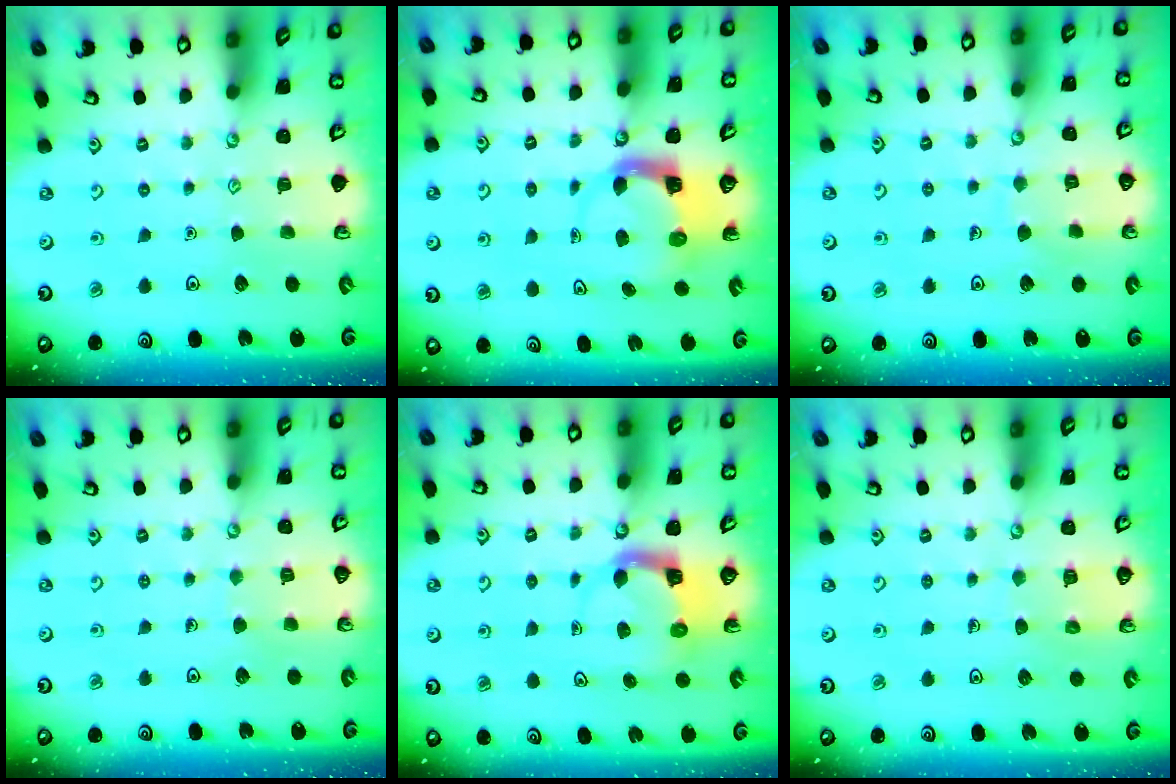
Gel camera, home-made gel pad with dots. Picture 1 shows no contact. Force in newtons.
{"total": 3.8, "press": 3.8, "slide": 0.6}
{"total": 6.1, "press": 6.1, "slide": 0.3}
{"total": 4.9, "press": 4.9, "slide": 0.3}
{"total": 3.8, "press": 3.7, "slide": 0.7}
{"total": 5.6, "press": 5.6, "slide": 0.4}